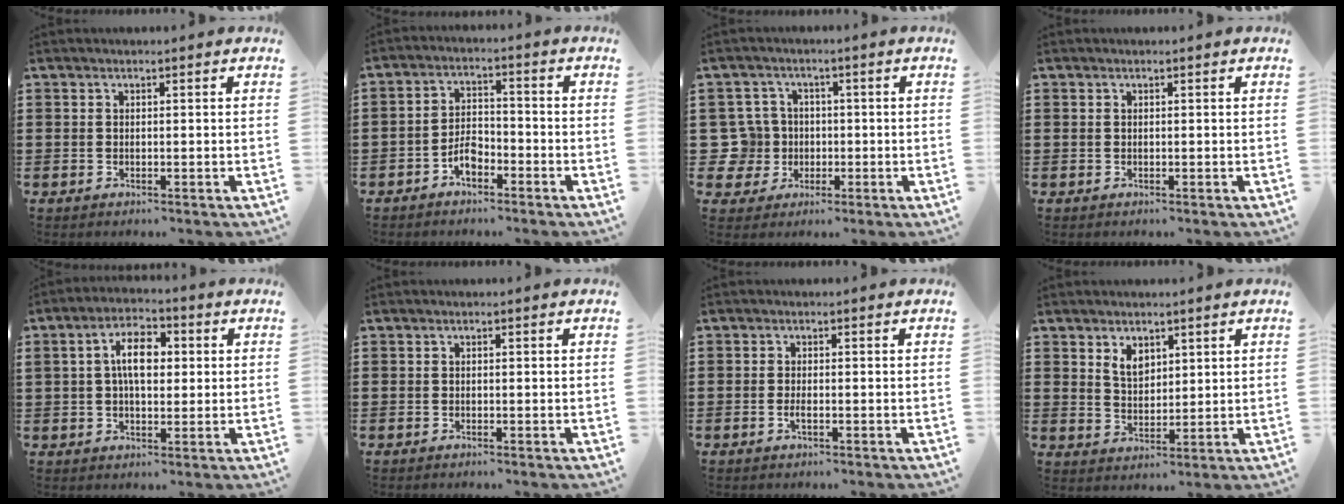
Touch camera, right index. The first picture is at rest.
{"total": 4.1, "force": [-2.5, 2.2, 2.5], "torque": [-0.052, 0.006, -0.049]}
{"total": 6.6, "force": [-0.3, 6.4, 1.7], "torque": [-0.078, 0.011, -0.006]}
{"total": 0.0}
{"total": 6.5, "force": [0.9, 3.4, 5.5], "torque": [-0.105, 0.013, 0.010]}
{"total": 0.0}
{"total": 1.3, "force": [-0.5, 0.3, 1.2], "torque": [-0.023, -0.003, -0.007]}
{"total": 3.8, "force": [2.3, 2.3, 1.9], "torque": [-0.045, 0.008, 0.042]}